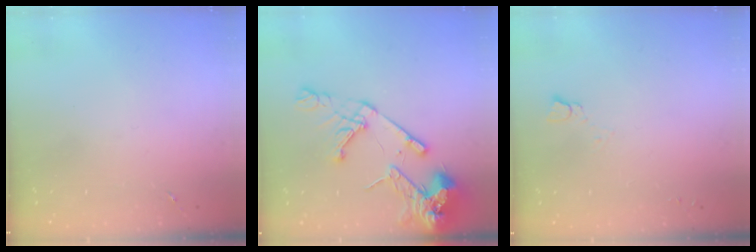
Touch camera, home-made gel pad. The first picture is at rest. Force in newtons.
{"total": 19.4, "press": 19.2, "slide": 2.7}
{"total": 2.8, "press": 2.7, "slide": 0.3}